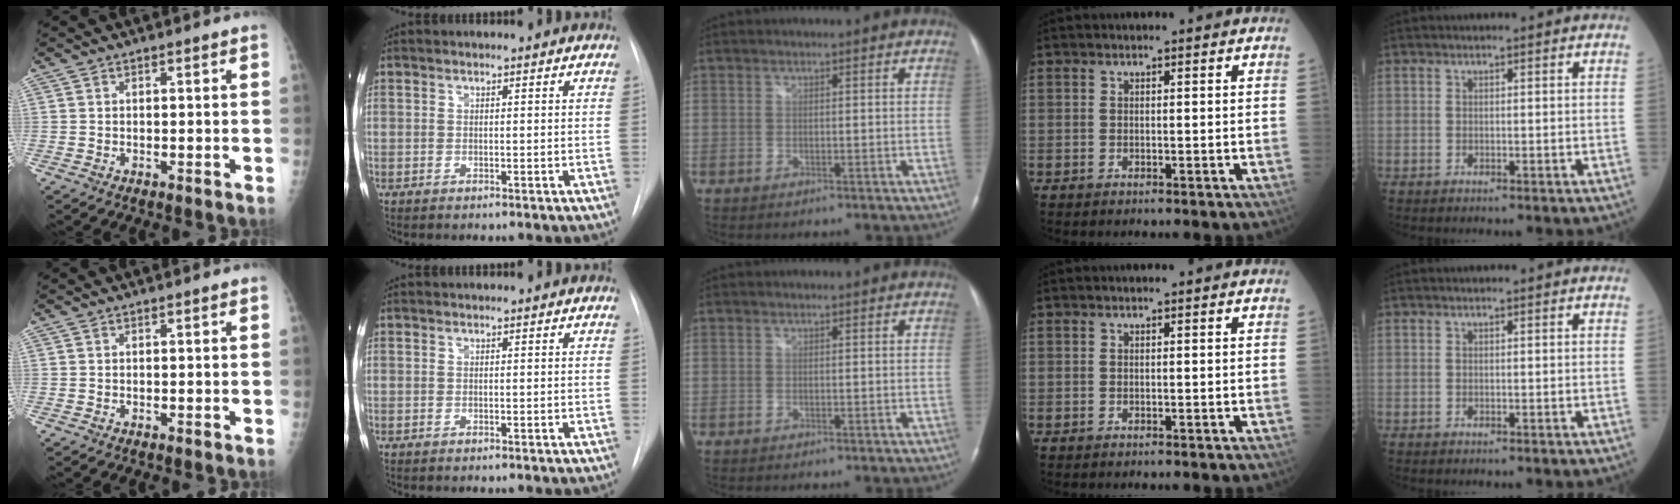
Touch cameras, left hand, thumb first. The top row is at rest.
{}